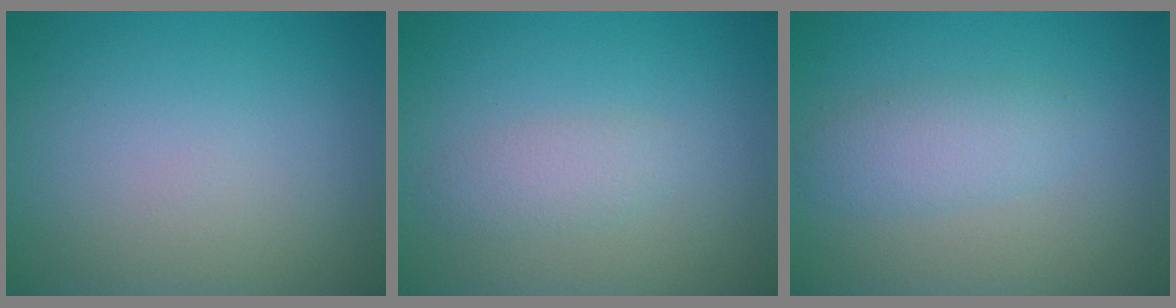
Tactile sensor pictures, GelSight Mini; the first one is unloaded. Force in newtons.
{"total": 1.7, "press": 1.7, "slide": 0.1}
{"total": 2.6, "press": 2.6, "slide": 0.2}